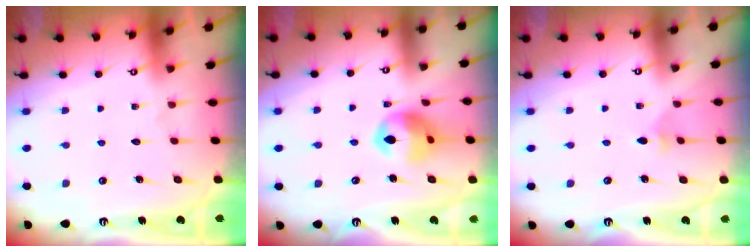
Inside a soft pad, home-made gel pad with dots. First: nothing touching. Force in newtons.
{"total": 12.5, "press": 12.3, "slide": 1.9}
{"total": 2.8, "press": 2.7, "slide": 0.7}